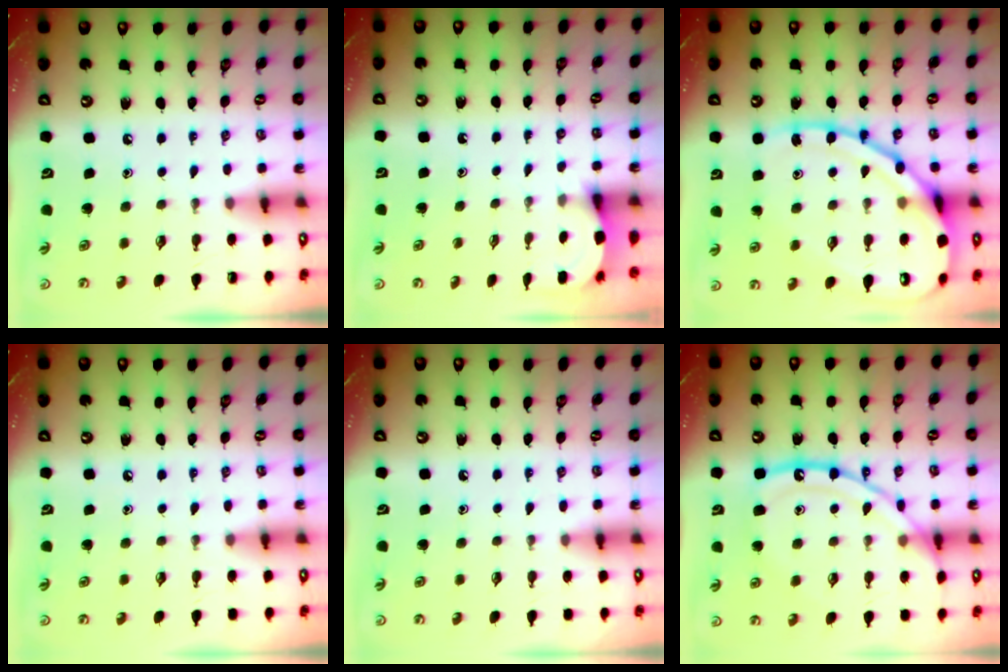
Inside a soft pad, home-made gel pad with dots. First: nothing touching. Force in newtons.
{"total": 2.5, "press": 2.5, "slide": 0.2}
{"total": 19.1, "press": 19.0, "slide": 1.7}
{"total": 2.9, "press": 2.9, "slide": 0.4}
{"total": 2.9, "press": 2.9, "slide": 0.5}
{"total": 15.4, "press": 15.4, "slide": 1.1}